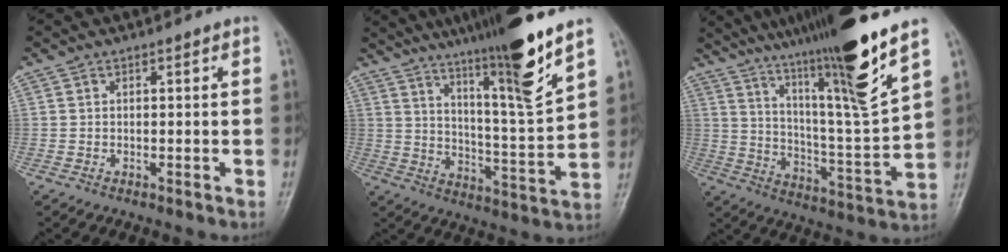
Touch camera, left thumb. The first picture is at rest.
{"total": 16.8, "force": [11.3, 0.4, 12.3], "torque": [-0.186, -0.068, 0.186]}
{"total": 21.3, "force": [14.7, 0.4, 15.5], "torque": [-0.230, -0.073, 0.249]}